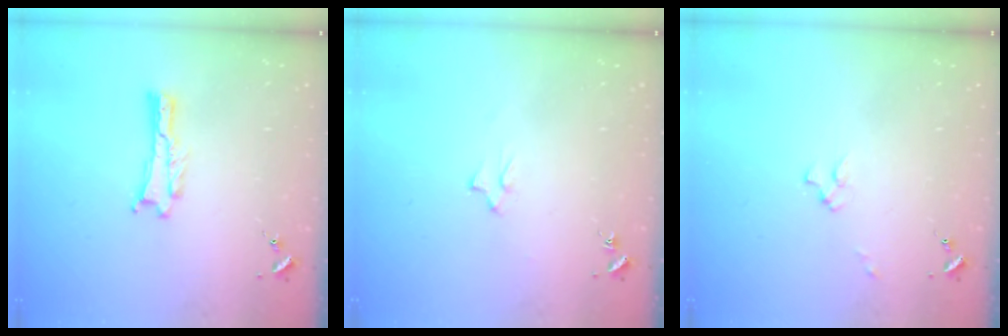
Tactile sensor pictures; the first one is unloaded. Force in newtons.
{"total": 2.3, "press": 2.3, "slide": 0.2}
{"total": 1.1, "press": 1.1, "slide": 0.2}